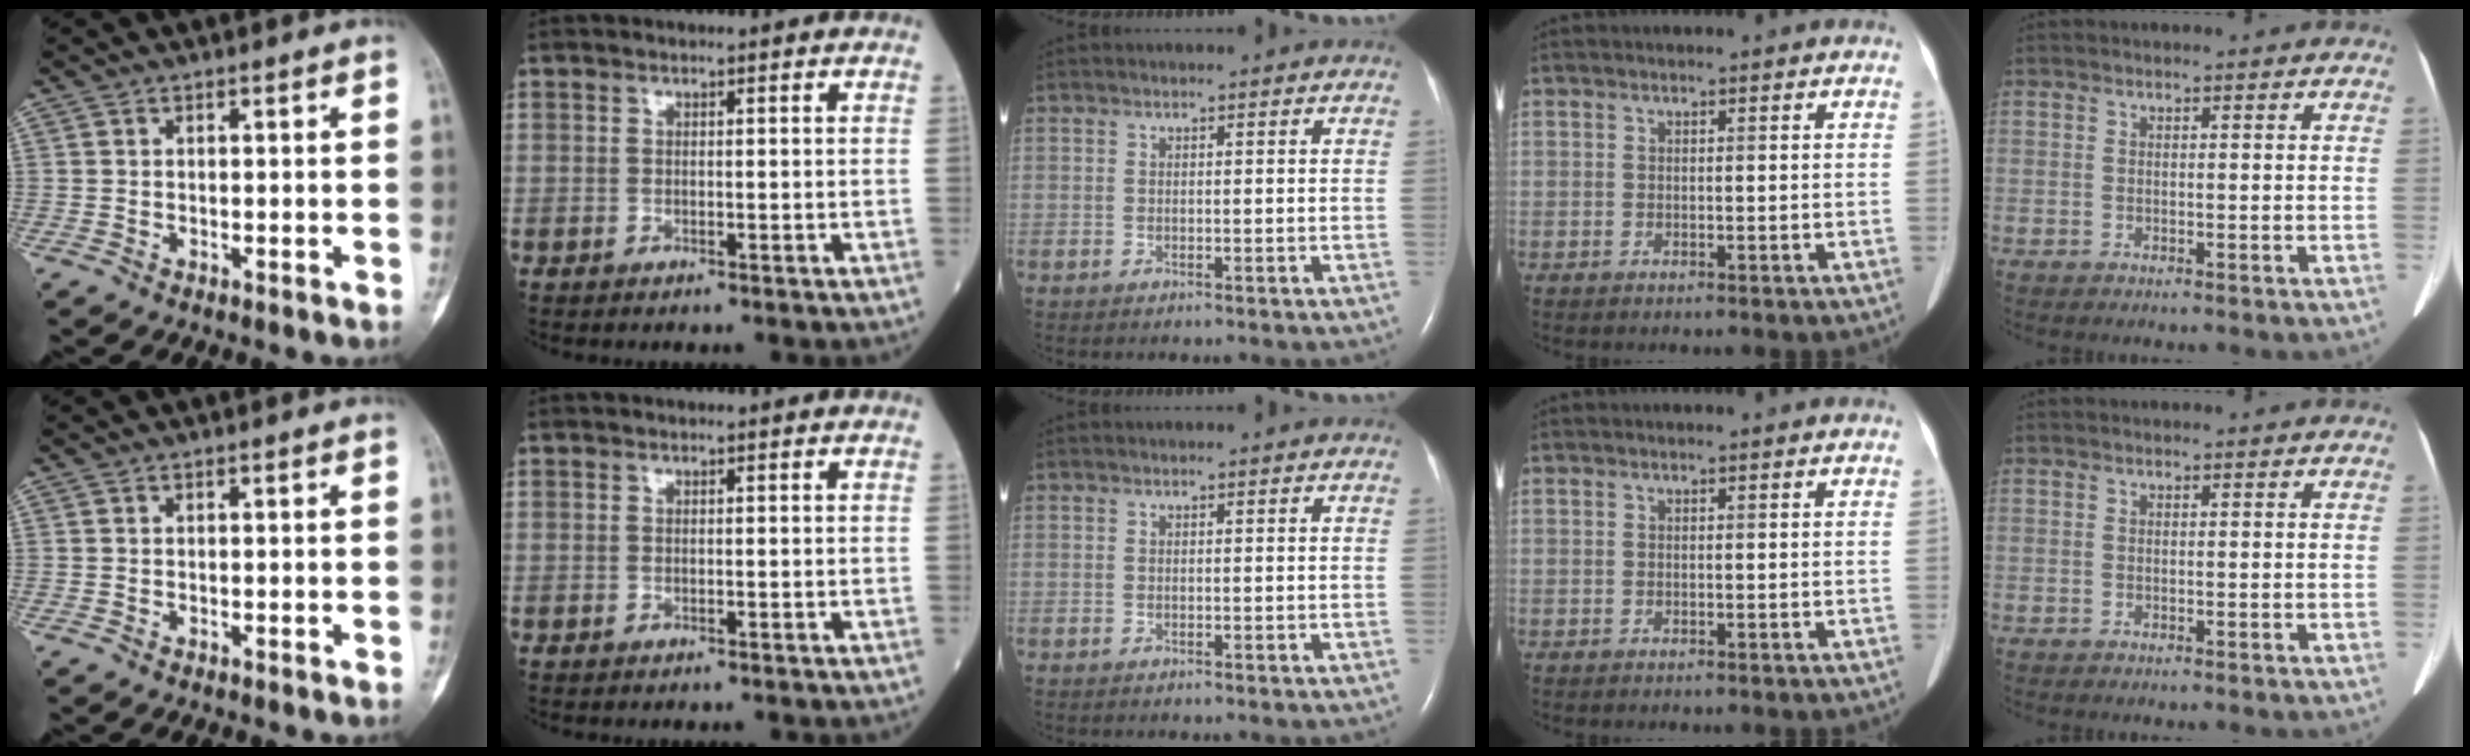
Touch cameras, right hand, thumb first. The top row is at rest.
{}